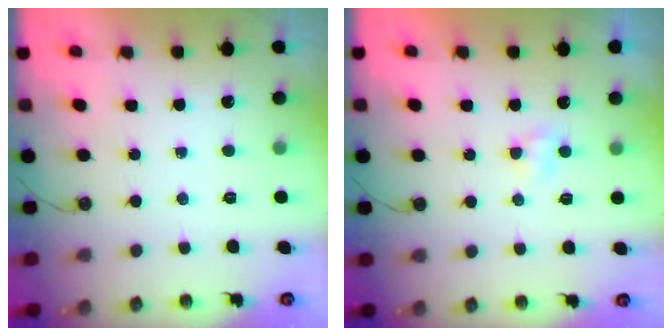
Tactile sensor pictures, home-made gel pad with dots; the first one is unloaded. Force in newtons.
{"total": 2.2, "press": 2.2, "slide": 0.3}